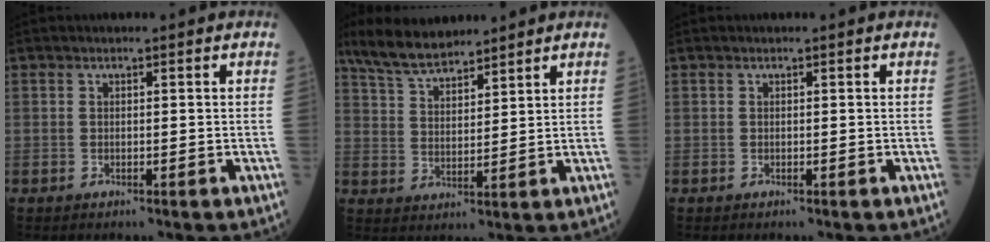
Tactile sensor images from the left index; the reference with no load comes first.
{"total": 8.2, "force": [7.2, 2.0, 3.5], "torque": [-0.076, 0.012, 0.140]}
{"total": 0.0}